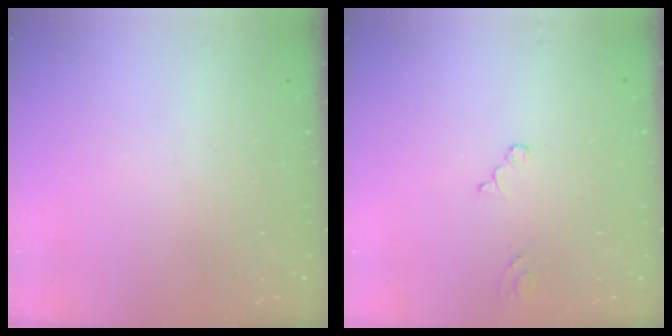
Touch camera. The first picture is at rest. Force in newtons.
{"total": 3.5, "press": 3.5, "slide": 0.5}